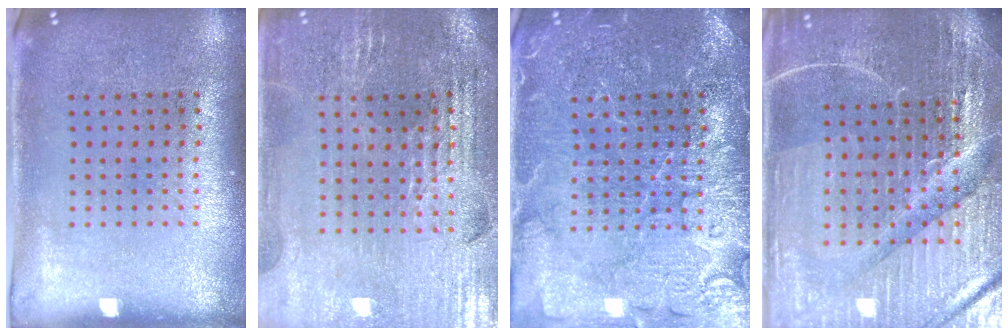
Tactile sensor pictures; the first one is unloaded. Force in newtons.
{"total": 2.9, "press": 2.9, "slide": 0.5}
{"total": 4.1, "press": 4.1, "slide": 0.6}
{"total": 5.1, "press": 4.8, "slide": 1.6}